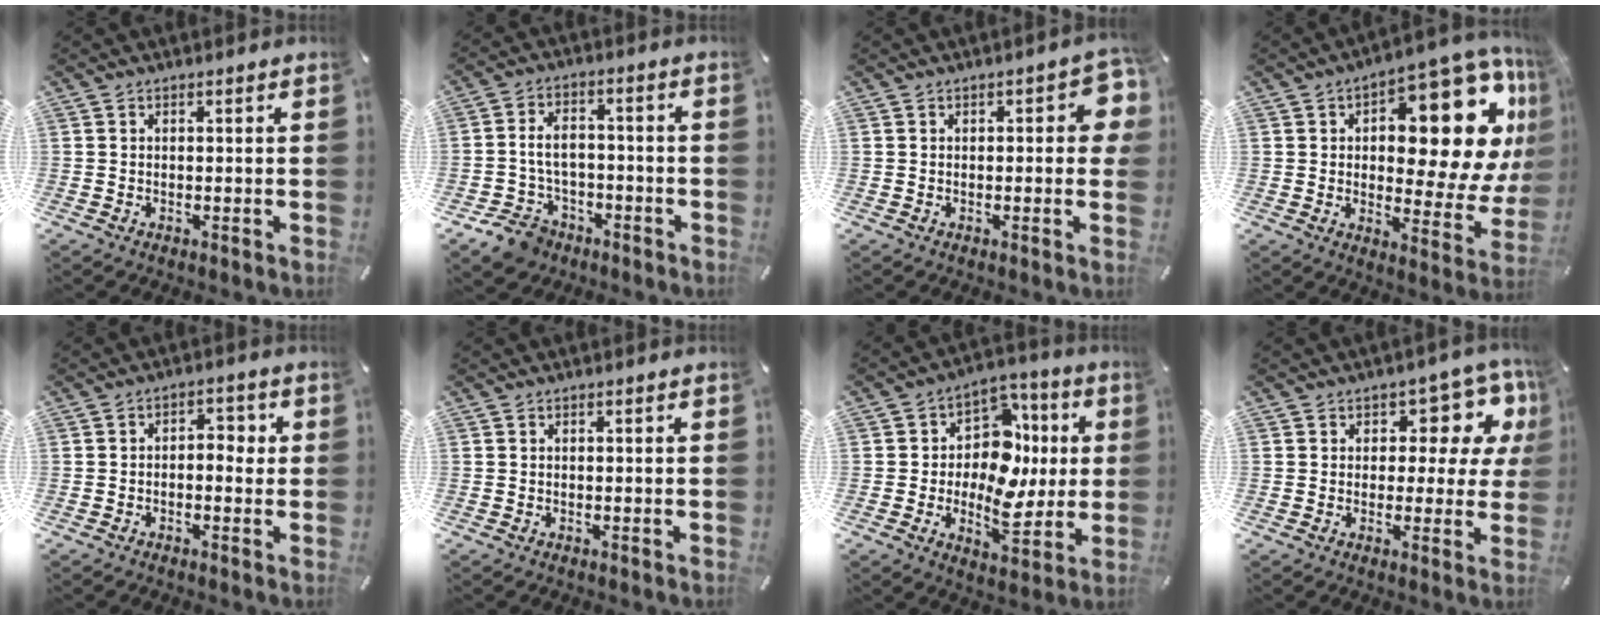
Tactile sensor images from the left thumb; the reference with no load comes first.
{"total": 9.0, "force": [-3.0, 7.0, 4.8], "torque": [-0.094, 0.029, -0.052]}
{"total": 6.1, "force": [0.6, 2.6, 5.5], "torque": [-0.060, -0.001, 0.004]}
{"total": 21.5, "force": [8.8, 10.4, 16.6], "torque": [-0.179, -0.089, 0.142]}
{"total": 3.8, "force": [-1.1, 2.3, 2.8], "torque": [-0.037, 0.010, -0.028]}
{"total": 0.0}
{"total": 14.9, "force": [-0.8, 11.7, 9.1], "torque": [-0.126, -0.001, -0.008]}
{"total": 9.4, "force": [4.2, 5.8, 6.2], "torque": [-0.069, -0.036, 0.069]}